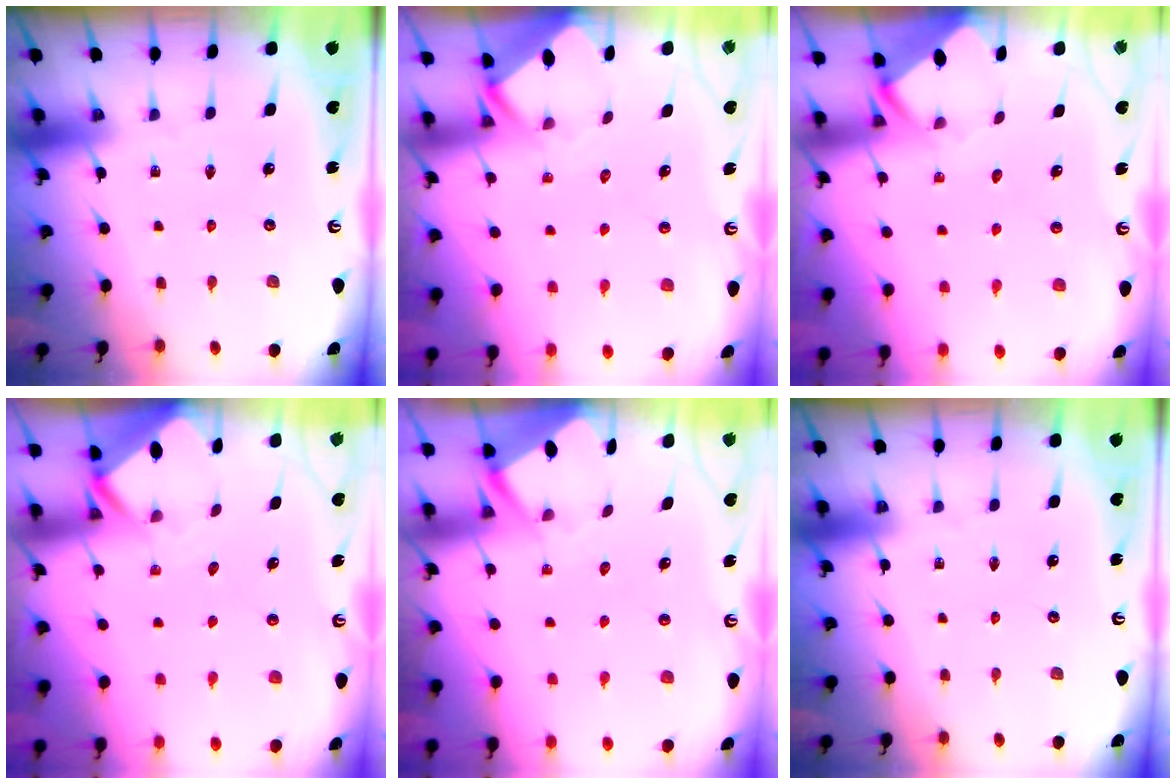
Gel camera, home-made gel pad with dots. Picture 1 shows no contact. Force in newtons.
{"total": 2.6, "press": 2.6, "slide": 0.1}
{"total": 4.0, "press": 3.9, "slide": 0.3}
{"total": 2.9, "press": 2.9, "slide": 0.2}
{"total": 3.4, "press": 3.4, "slide": 0.3}
{"total": 0.0}